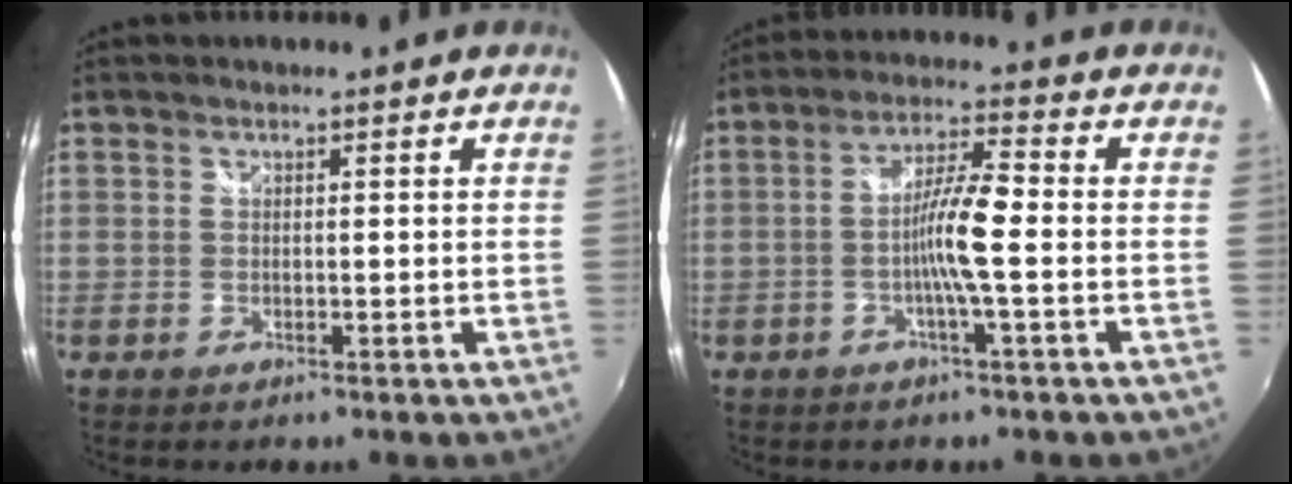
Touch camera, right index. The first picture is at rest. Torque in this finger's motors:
{"motor_torque": [0.81, 1.29, 0.49, 0.10]}